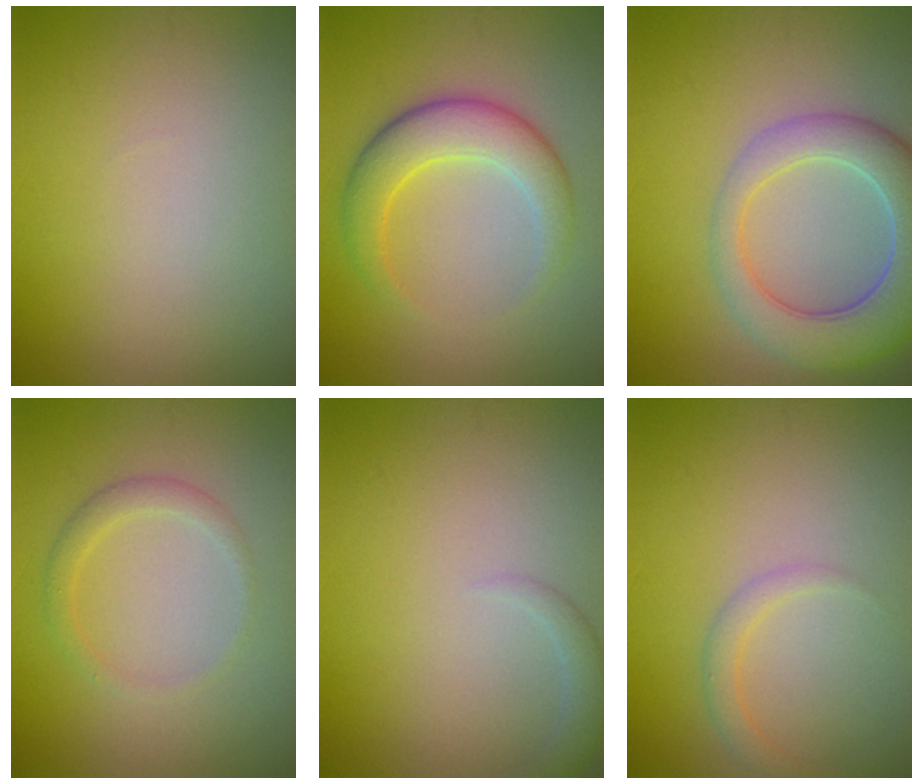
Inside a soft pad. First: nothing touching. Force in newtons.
{"total": 4.6, "press": 4.6, "slide": 0.1}
{"total": 7.4, "press": 7.4, "slide": 0.7}
{"total": 1.8, "press": 1.8, "slide": 0.1}
{"total": 1.6, "press": 1.6, "slide": 0.0}
{"total": 1.6, "press": 1.6, "slide": 0.1}